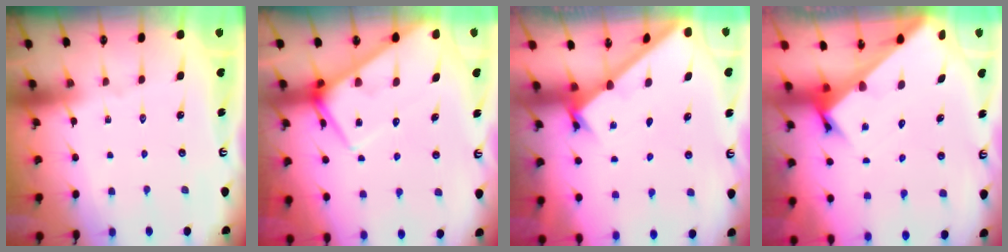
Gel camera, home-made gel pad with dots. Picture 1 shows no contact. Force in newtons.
{"total": 9.2, "press": 9.2, "slide": 0.7}
{"total": 1.8, "press": 1.8, "slide": 0.2}
{"total": 3.9, "press": 3.9, "slide": 0.3}